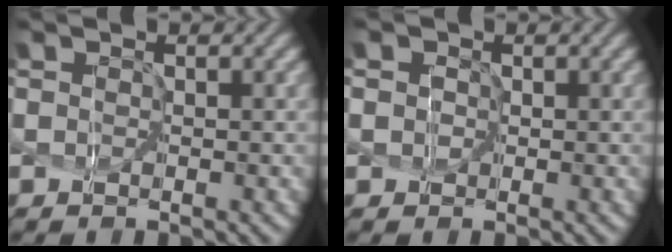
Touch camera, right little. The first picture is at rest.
{"total": 3.4, "force": [1.2, 2.8, 1.5], "torque": [-0.019, 0.033, -0.002]}